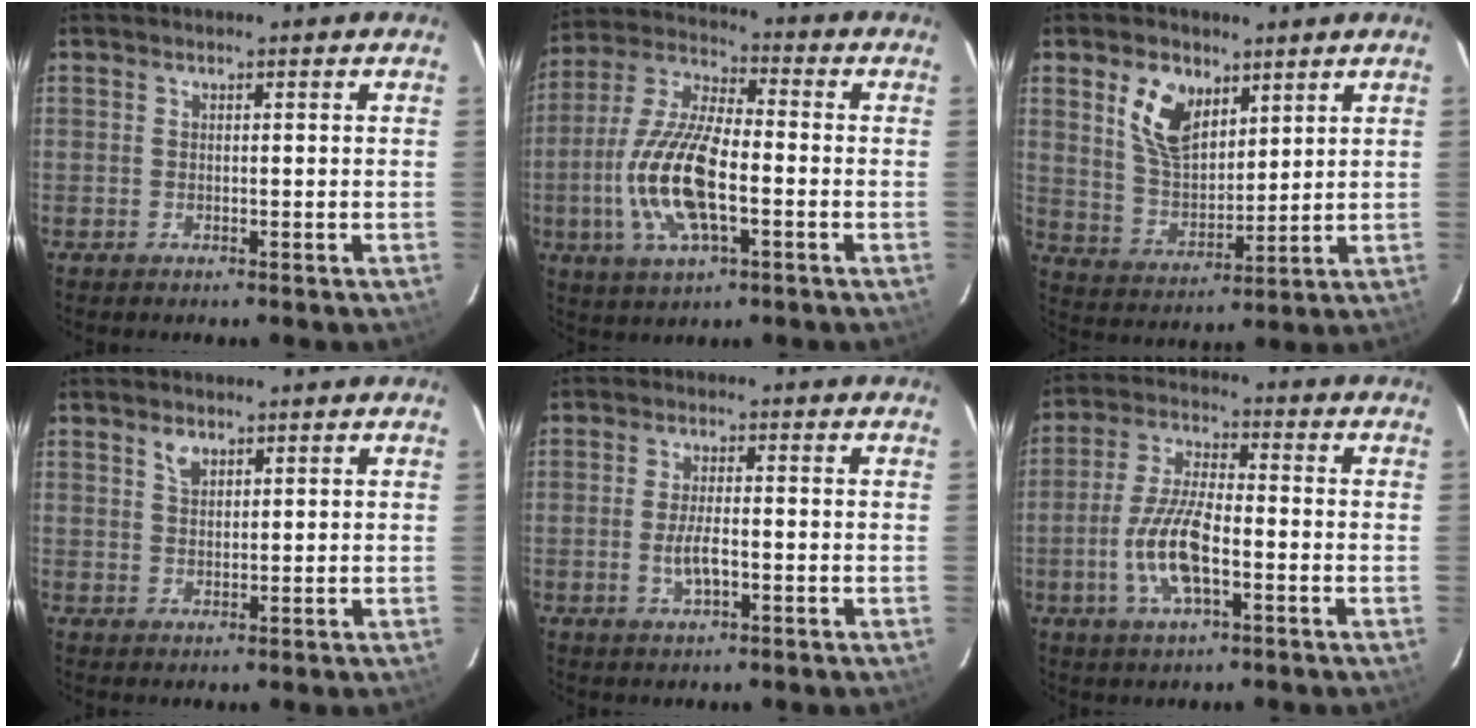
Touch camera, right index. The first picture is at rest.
{"total": 15.5, "force": [-3.6, 5.6, 14.0], "torque": [-0.297, -0.002, -0.072]}
{"total": 10.2, "force": [5.1, 5.9, 6.6], "torque": [-0.127, 0.015, 0.107]}
{"total": 2.4, "force": [1.5, 1.4, 1.2], "torque": [-0.020, 0.006, 0.029]}
{"total": 4.4, "force": [-1.2, 1.3, 4.0], "torque": [-0.079, -0.003, -0.021]}
{"total": 10.6, "force": [-3.4, 3.4, 9.4], "torque": [-0.196, 0.000, -0.066]}